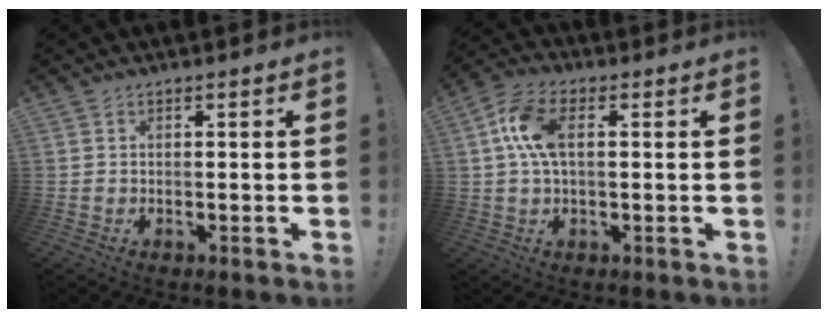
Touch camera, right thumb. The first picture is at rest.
{"total": 10.0, "force": [2.0, 5.4, 8.2], "torque": [-0.162, 0.005, 0.036]}